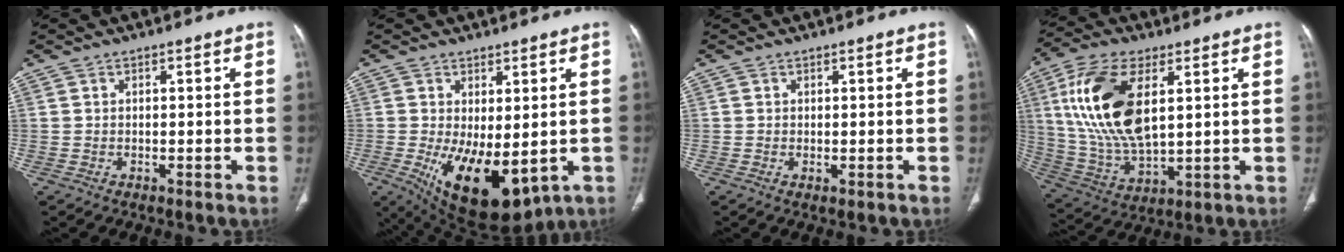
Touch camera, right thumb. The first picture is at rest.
{"total": 14.2, "force": [-3.0, 6.8, 12.1], "torque": [-0.191, -0.024, -0.017]}
{"total": 0.7, "force": [-0.2, 0.3, 0.6], "torque": [-0.013, -0.004, 0.000]}
{"total": 18.9, "force": [5.0, 9.2, 15.7], "torque": [-0.313, -0.013, 0.099]}